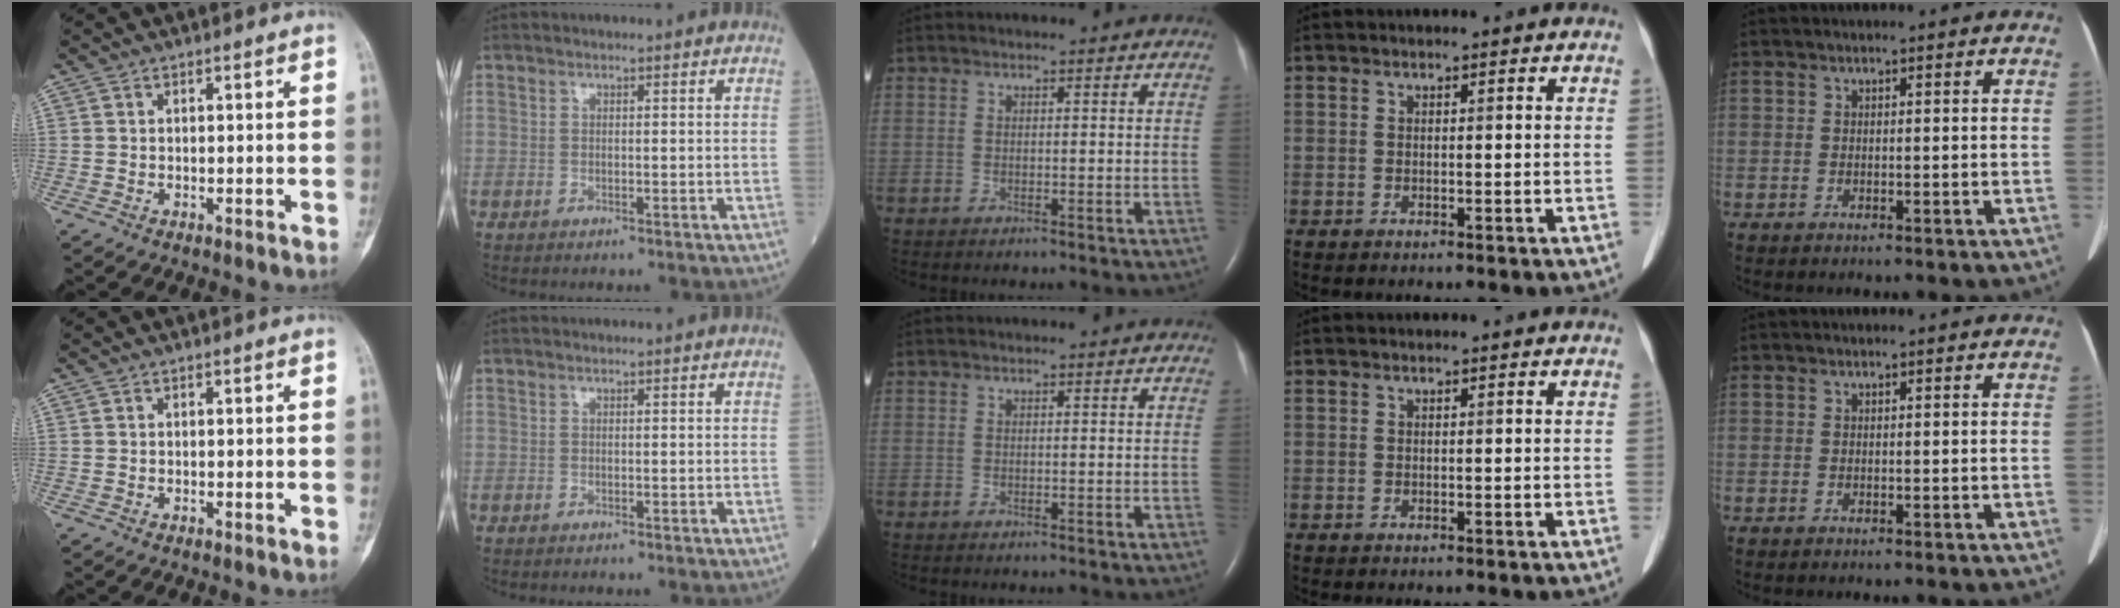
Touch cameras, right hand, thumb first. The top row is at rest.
{}